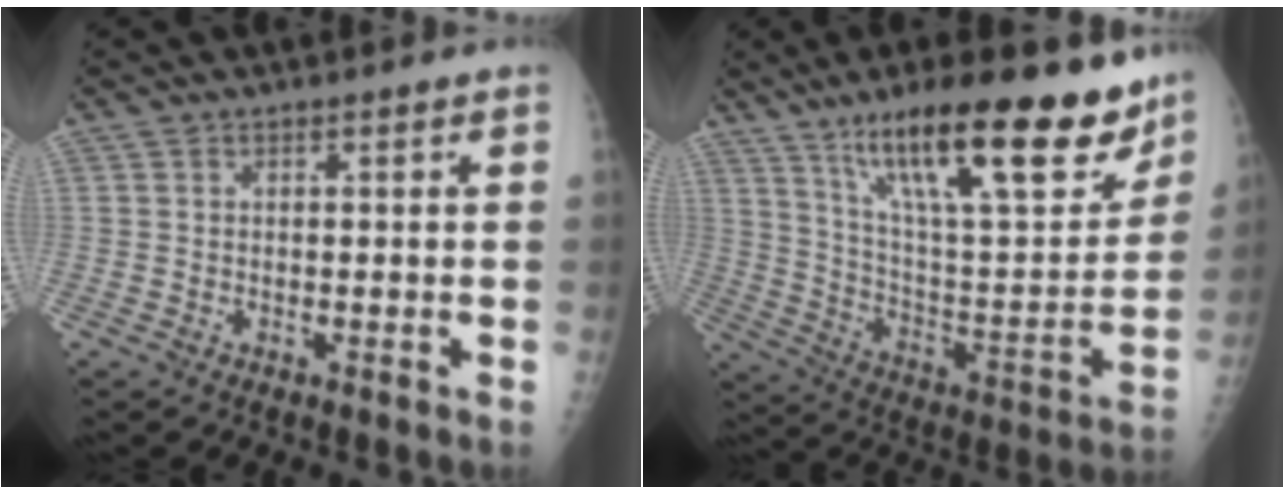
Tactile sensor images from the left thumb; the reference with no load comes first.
{"total": 28.1, "force": [18.5, 7.8, 19.6], "torque": [-0.262, -0.064, 0.300]}